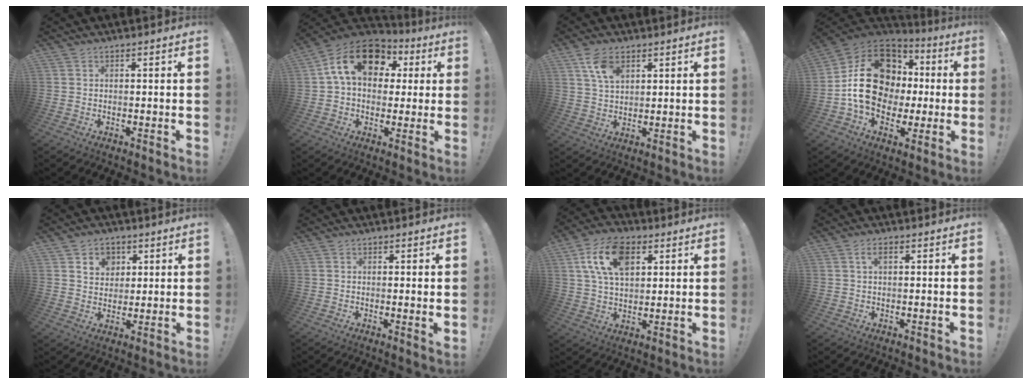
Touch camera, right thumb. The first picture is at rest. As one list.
[{"total": 17.5, "force": [5.7, 11.9, 11.6], "torque": [-0.193, 0.000, 0.103]}, {"total": 7.4, "force": [4.2, 4.3, 4.4], "torque": [-0.071, -0.015, 0.078]}, {"total": 22.3, "force": [0.9, 18.1, 13.1], "torque": [-0.197, 0.018, 0.053]}, {"total": 7.3, "force": [3.4, 6.1, 2.1], "torque": [-0.022, -0.018, 0.064]}, {"total": 1.8, "force": [0.7, -0.1, 1.7], "torque": [-0.014, -0.006, 0.008]}, {"total": 15.6, "force": [6.2, 9.6, 10.6], "torque": [-0.174, -0.006, 0.115]}, {"total": 2.1, "force": [0.6, 0.8, 1.8], "torque": [-0.028, 0.004, 0.008]}]